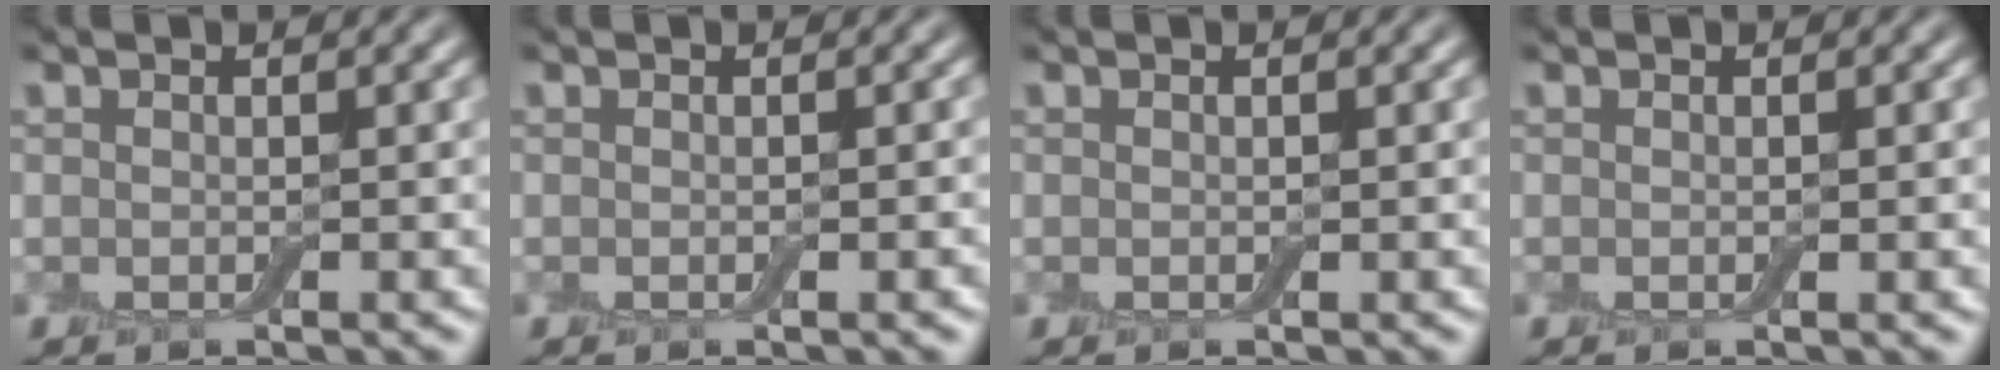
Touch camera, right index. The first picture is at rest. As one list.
[{"total": 0.8, "force": [-0.2, 0.0, 0.7], "torque": [-0.009, 0.000, -0.002]}, {"total": 0.0}, {"total": 0.6, "force": [-0.1, 0.1, 0.6], "torque": [-0.007, -0.002, -0.001]}]